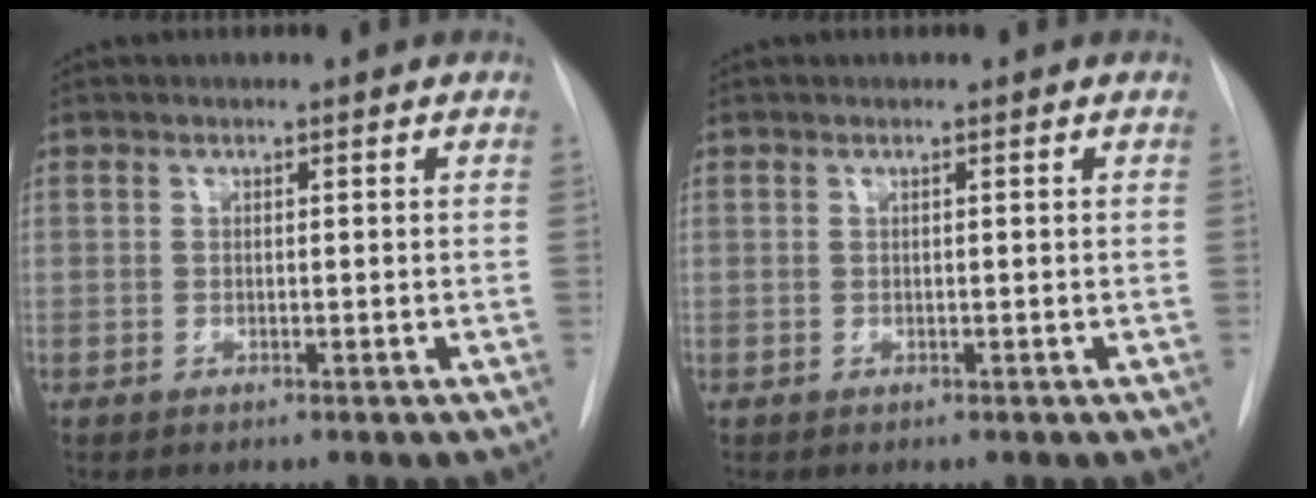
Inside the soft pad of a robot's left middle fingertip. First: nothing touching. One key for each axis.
{"total": 0.0}